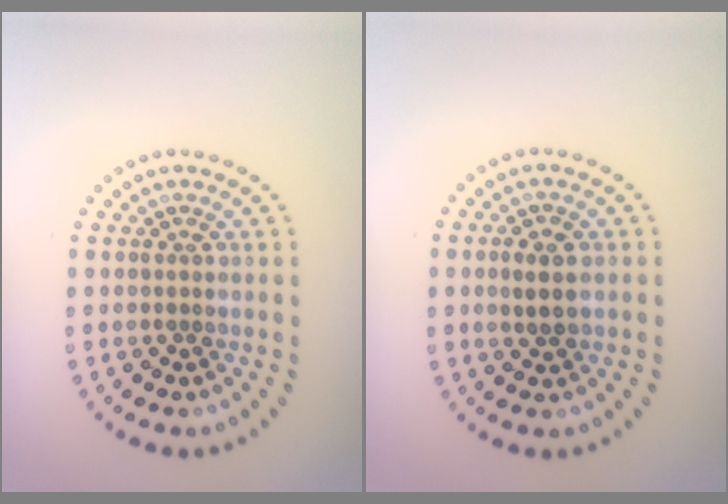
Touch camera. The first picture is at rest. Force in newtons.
{"total": 2.3, "press": 2.3, "slide": 0.3}